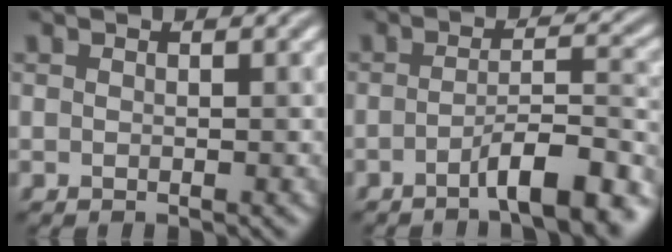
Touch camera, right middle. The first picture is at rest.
{"total": 6.5, "force": [-3.8, 1.2, 5.1], "torque": [-0.067, 0.013, -0.063]}